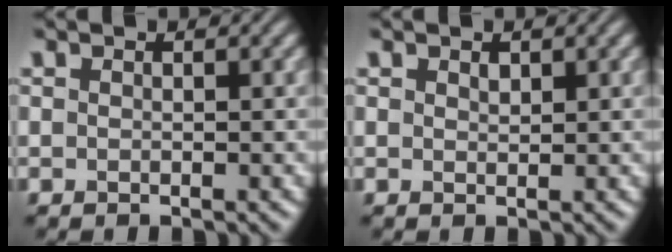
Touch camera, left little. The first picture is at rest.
{"total": 0.7, "force": [0.5, 0.4, 0.4], "torque": [-0.008, -0.002, 0.010]}